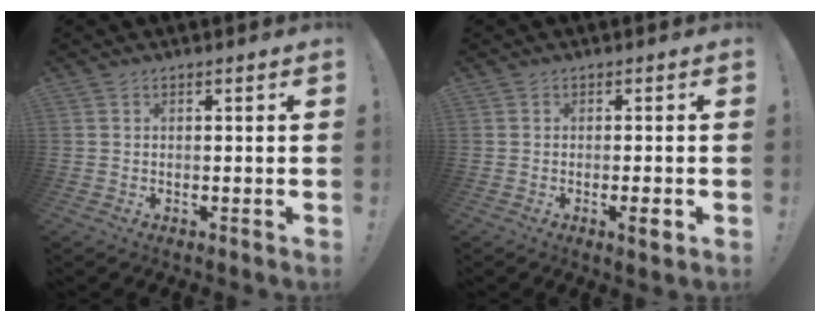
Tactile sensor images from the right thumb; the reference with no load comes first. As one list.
[{"total": 3.2, "force": [-1.4, 0.1, 2.8], "torque": [-0.045, -0.002, -0.022]}]